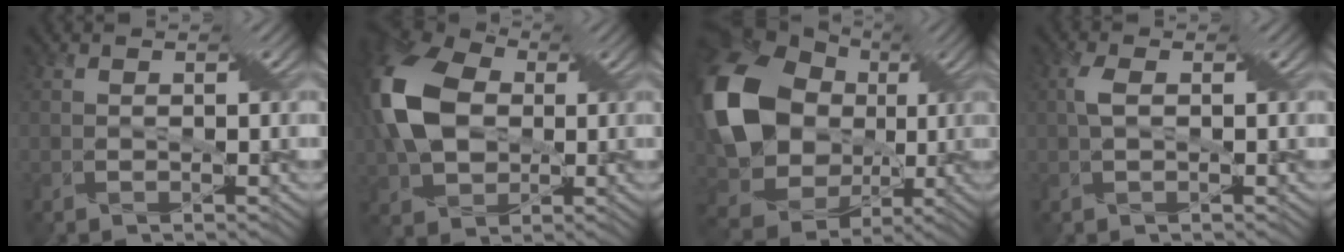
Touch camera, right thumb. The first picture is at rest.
{"total": 14.2, "force": [1.0, 10.0, 10.1], "torque": [-0.266, 0.015, 0.007]}
{"total": 18.2, "force": [2.0, 14.7, 10.6], "torque": [-0.266, -0.020, 0.056]}
{"total": 2.7, "force": [0.2, 1.1, 2.4], "torque": [-0.054, 0.005, 0.000]}